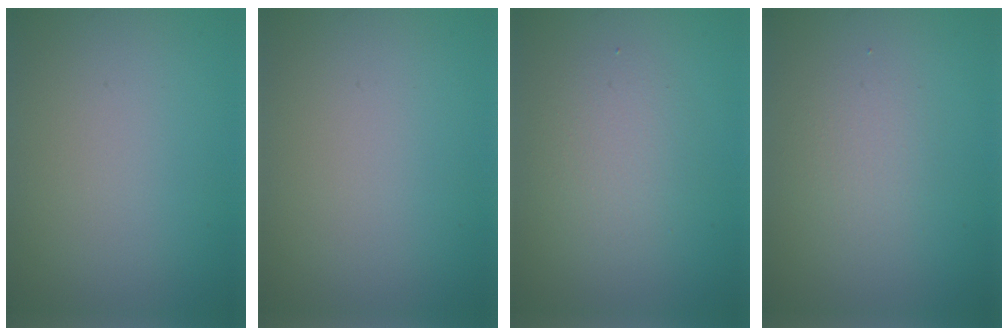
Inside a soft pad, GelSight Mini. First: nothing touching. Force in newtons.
{"total": 0.0}
{"total": 2.7, "press": 2.7, "slide": 0.2}
{"total": 1.9, "press": 1.9, "slide": 0.2}